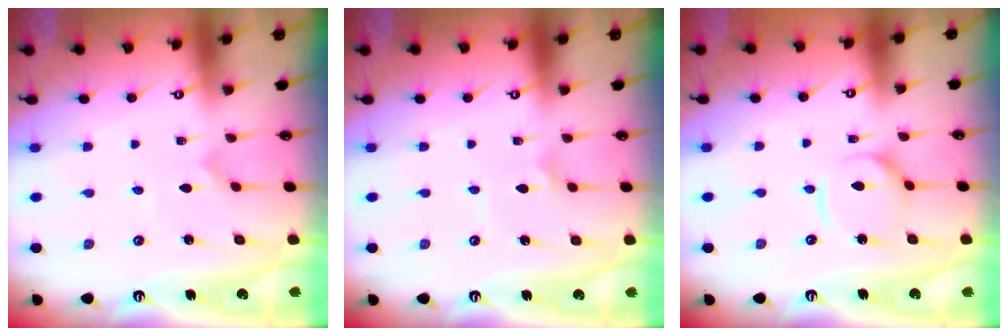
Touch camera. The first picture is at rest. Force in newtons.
{"total": 1.8, "press": 1.8, "slide": 0.1}
{"total": 6.9, "press": 6.8, "slide": 0.5}